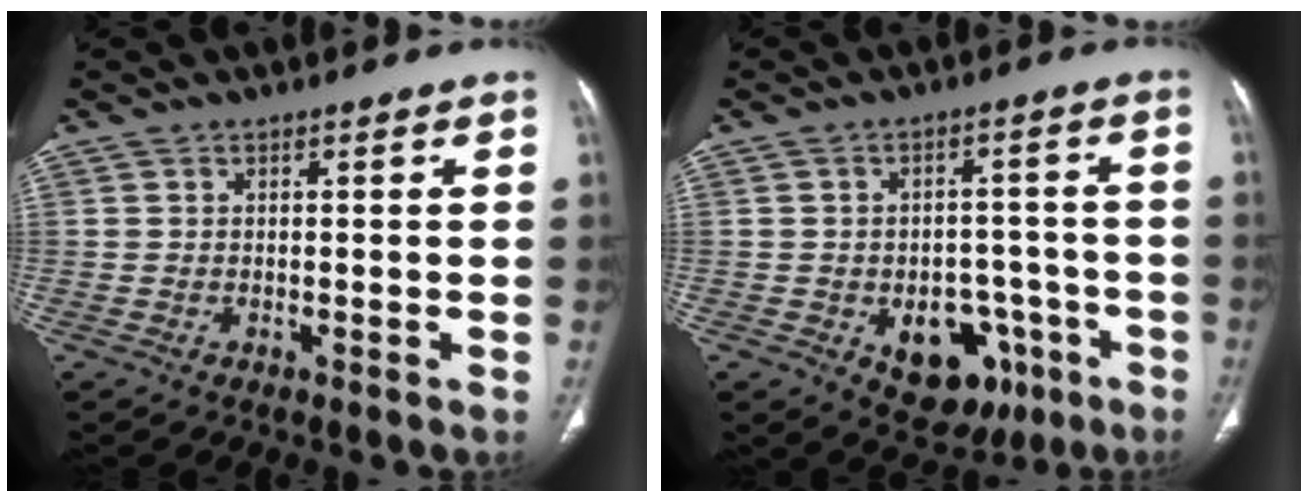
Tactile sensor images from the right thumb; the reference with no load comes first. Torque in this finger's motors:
{"motor_torque": [5.01, 0.00, 0.62, -0.52, 0.02]}